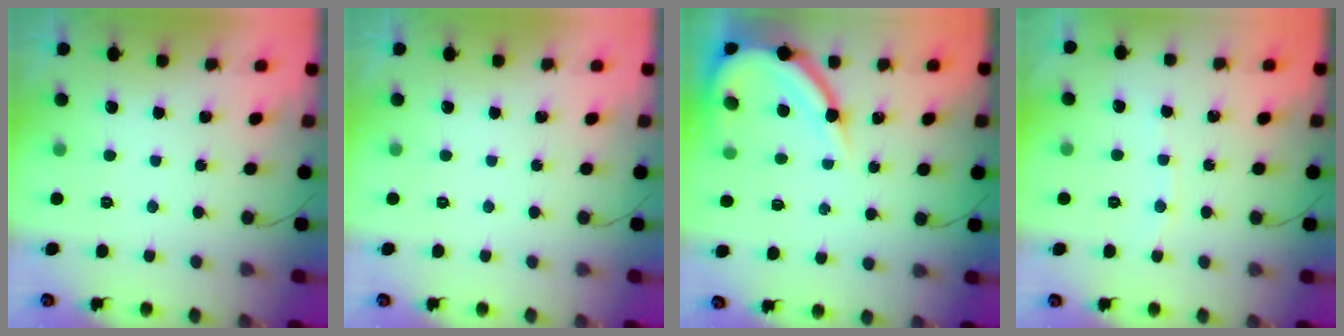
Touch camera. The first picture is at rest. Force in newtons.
{"total": 0.0}
{"total": 9.8, "press": 9.7, "slide": 1.0}
{"total": 3.9, "press": 3.8, "slide": 0.3}